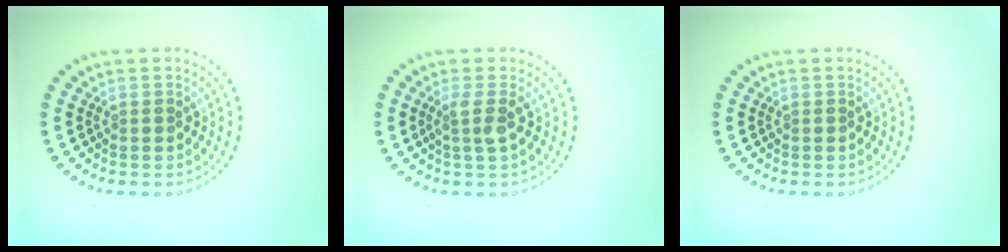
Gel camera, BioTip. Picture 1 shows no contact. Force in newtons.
{"total": 1.8, "press": 1.3, "slide": 1.2}
{"total": 0.0}